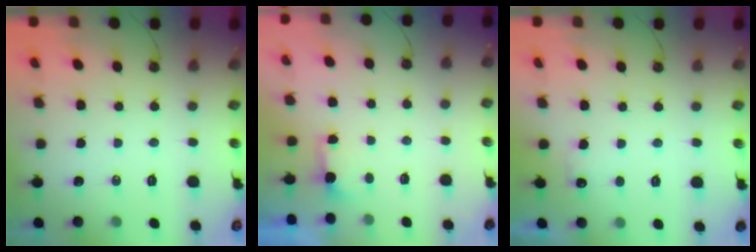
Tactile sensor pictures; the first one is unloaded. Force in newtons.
{"total": 1.6, "press": 1.3, "slide": 0.8}
{"total": 6.3, "press": 6.2, "slide": 1.1}